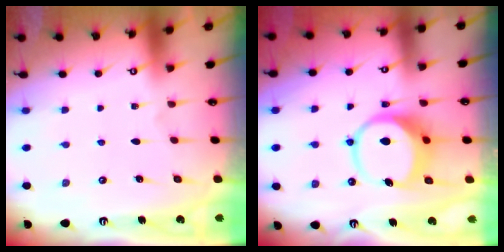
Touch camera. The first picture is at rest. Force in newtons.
{"total": 8.3, "press": 8.3, "slide": 1.1}